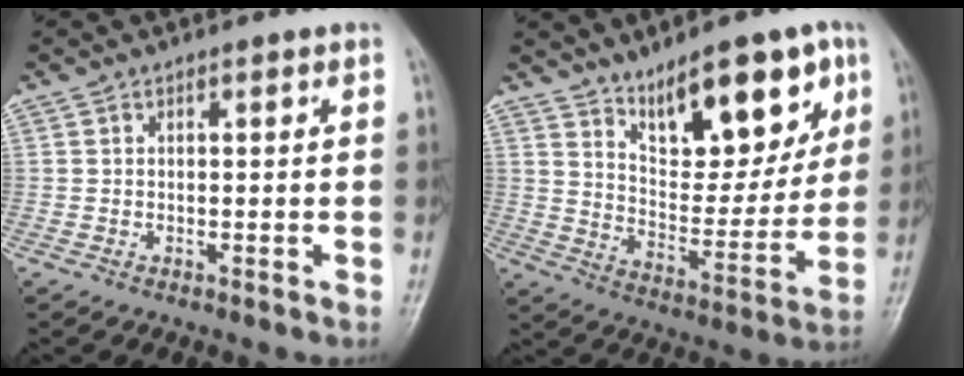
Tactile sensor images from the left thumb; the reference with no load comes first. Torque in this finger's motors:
{"motor_torque": [0.36, 0.33, -0.11, -0.31, 0.11]}